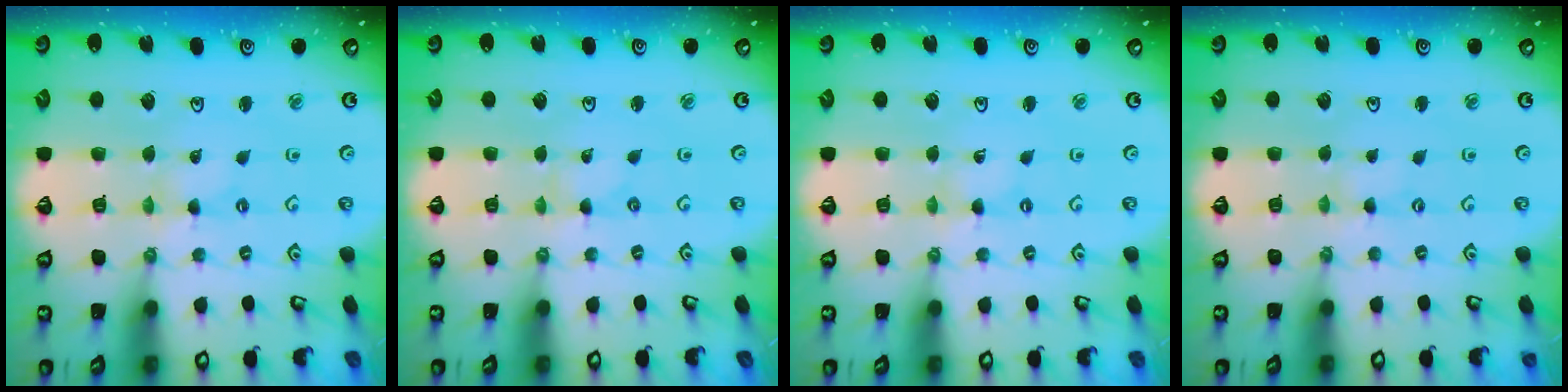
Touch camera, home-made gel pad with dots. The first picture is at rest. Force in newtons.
{"total": 0.0}
{"total": 0.0}
{"total": 0.0}